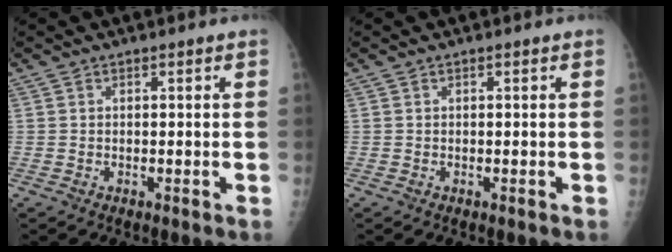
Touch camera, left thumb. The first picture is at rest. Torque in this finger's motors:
{"motor_torque": [-0.02, 0.02, -0.05, 0.04, 0.00]}